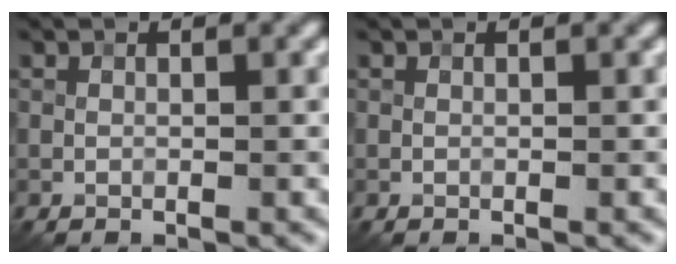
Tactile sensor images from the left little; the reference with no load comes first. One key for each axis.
{"total": 0.0}